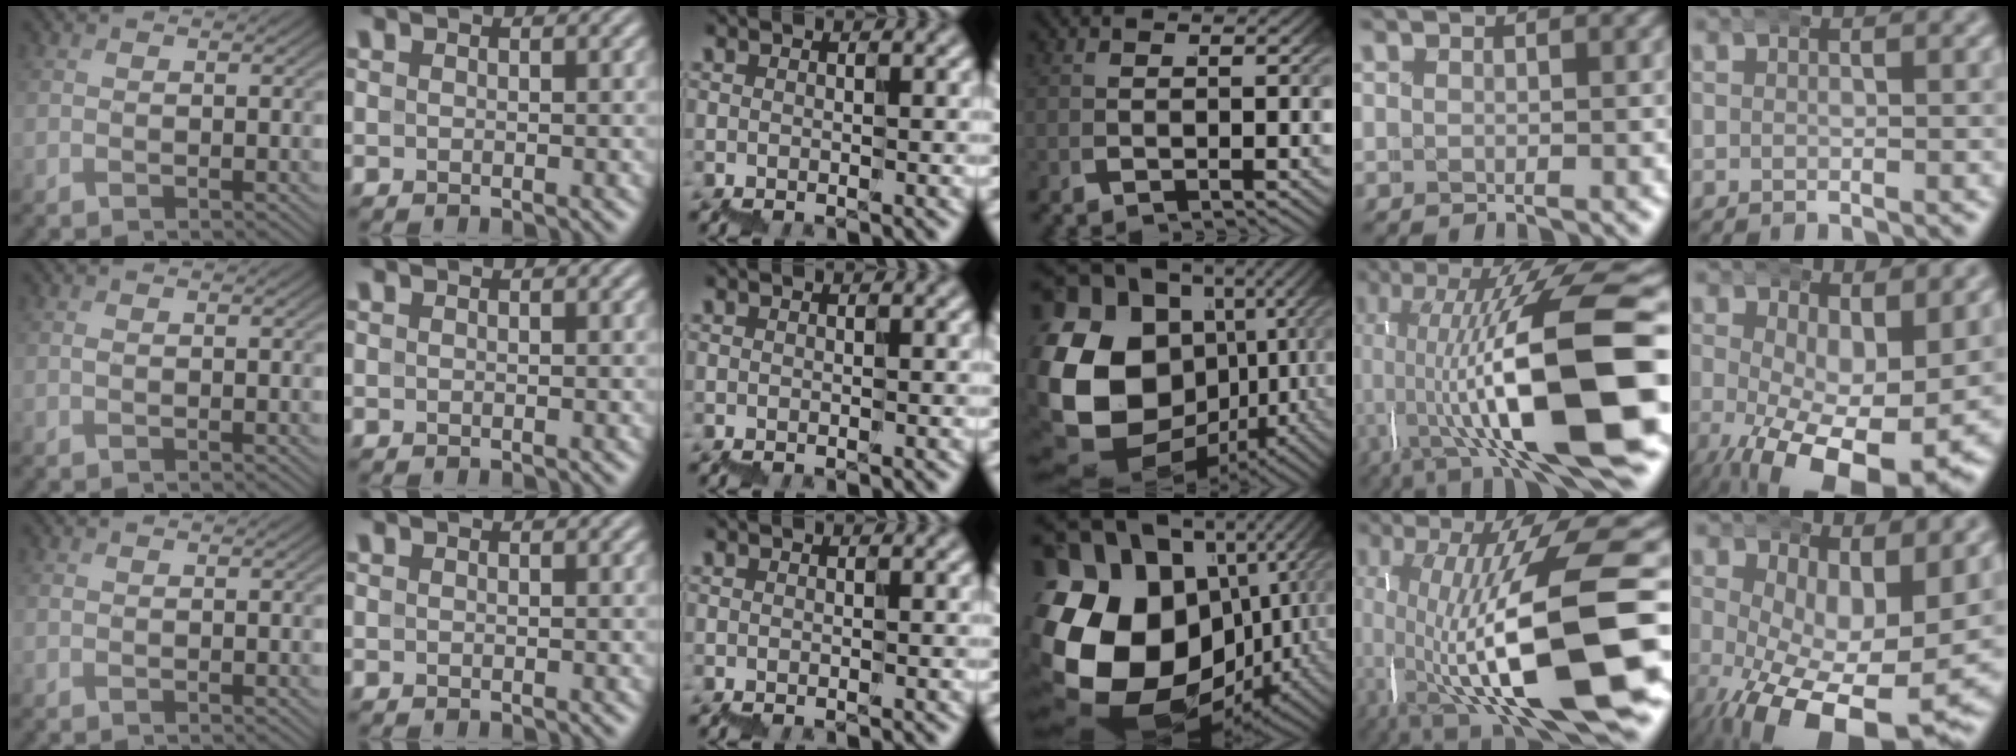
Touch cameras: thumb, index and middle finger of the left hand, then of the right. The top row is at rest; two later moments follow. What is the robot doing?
{"motion": "wrap", "object": "belt"}